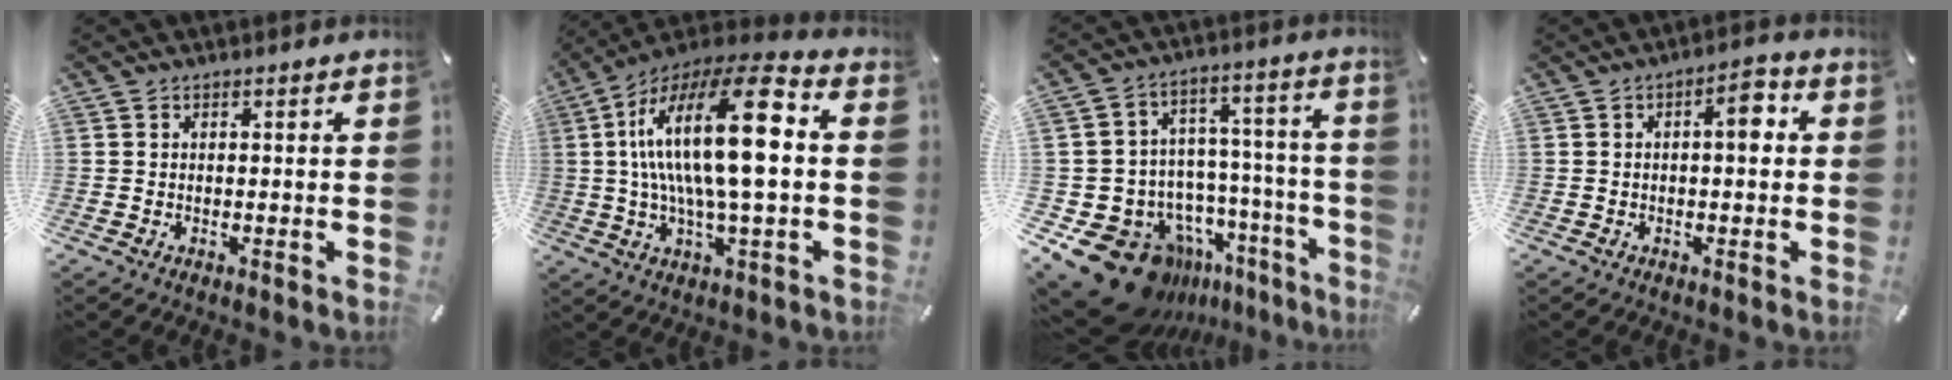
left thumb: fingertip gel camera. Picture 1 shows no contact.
{"total": 23.7, "force": [2.8, 7.6, 22.3], "torque": [-0.432, -0.006, 0.035]}
{"total": 20.2, "force": [-13.7, 11.4, 9.4], "torque": [-0.161, 0.069, -0.207]}
{"total": 5.7, "force": [0.7, 2.5, 5.0], "torque": [-0.068, 0.007, 0.003]}